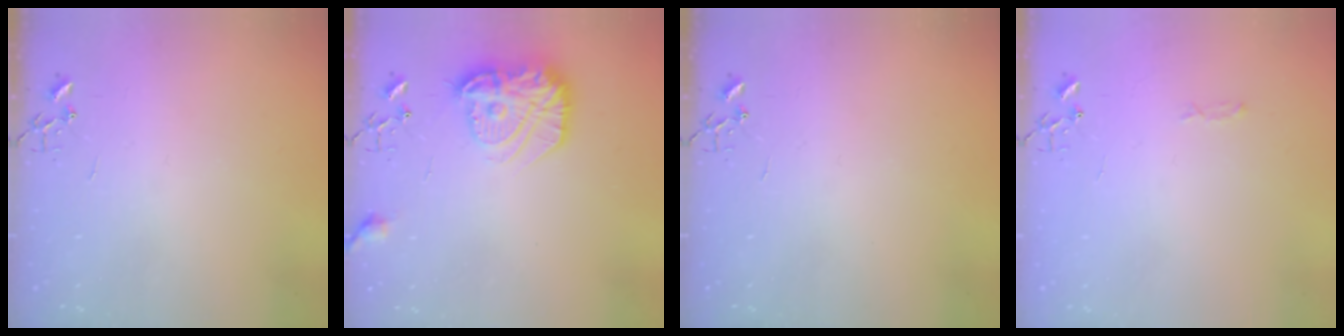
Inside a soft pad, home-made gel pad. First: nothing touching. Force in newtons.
{"total": 17.2, "press": 17.2, "slide": 1.1}
{"total": 0.0}
{"total": 3.3, "press": 3.3, "slide": 0.5}